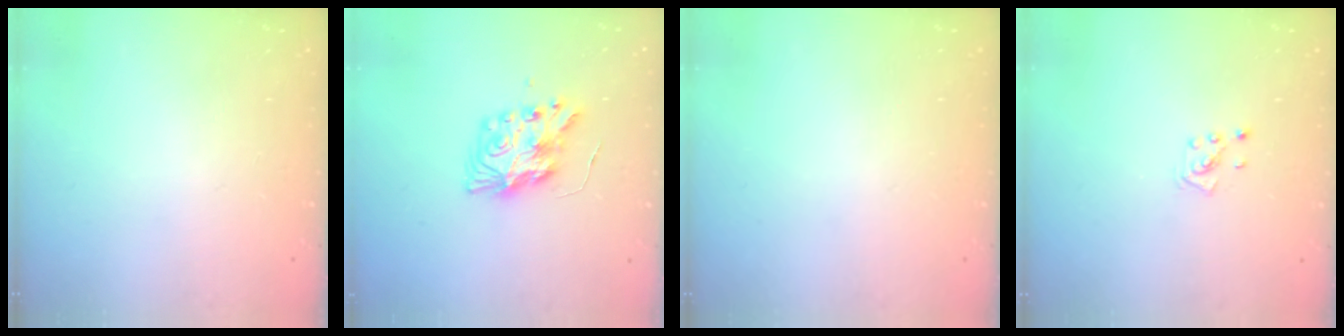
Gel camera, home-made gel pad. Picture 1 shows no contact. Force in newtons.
{"total": 9.8, "press": 9.8, "slide": 0.9}
{"total": 0.0}
{"total": 2.1, "press": 2.0, "slide": 0.3}